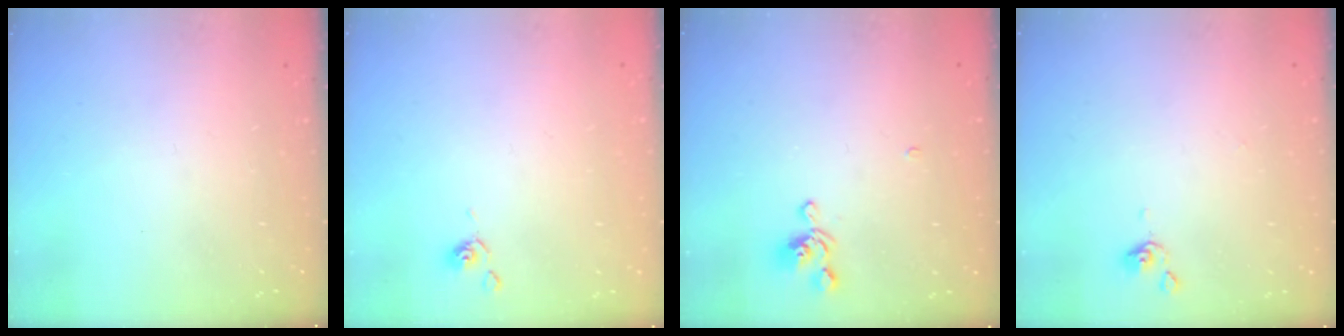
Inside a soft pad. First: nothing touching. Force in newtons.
{"total": 2.6, "press": 2.6, "slide": 0.4}
{"total": 4.7, "press": 4.7, "slide": 0.3}
{"total": 0.0}